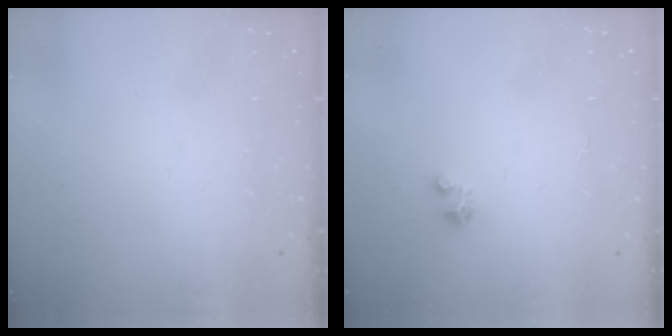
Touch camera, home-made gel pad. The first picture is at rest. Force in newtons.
{"total": 2.1, "press": 2.1, "slide": 0.1}